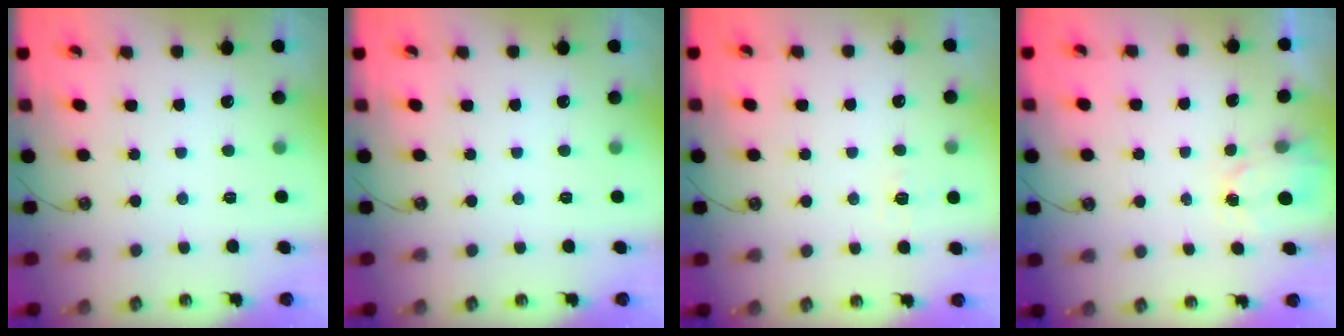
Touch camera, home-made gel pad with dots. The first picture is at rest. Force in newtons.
{"total": 0.0}
{"total": 5.0, "press": 5.0, "slide": 0.5}
{"total": 2.1, "press": 2.1, "slide": 0.4}